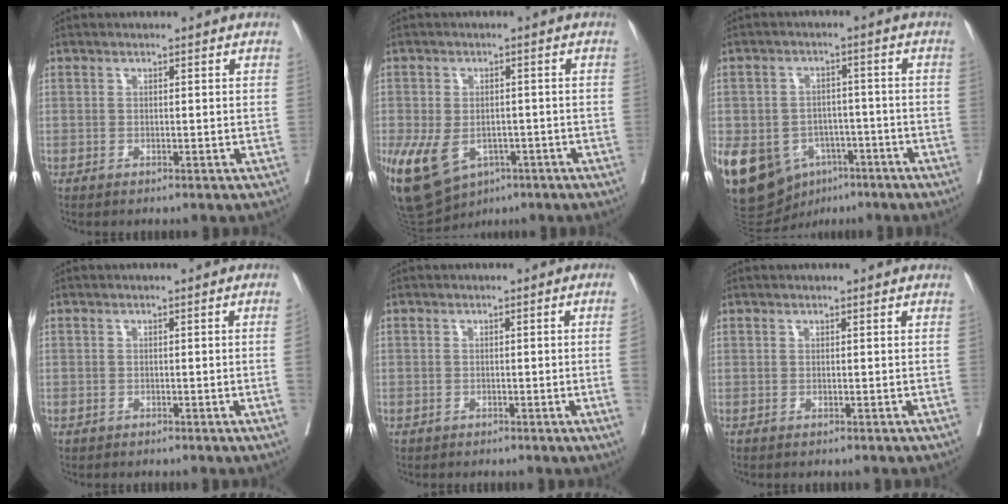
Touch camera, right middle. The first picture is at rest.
{"total": 12.1, "force": [-5.4, 8.0, 7.2], "torque": [-0.152, -0.003, -0.077]}
{"total": 16.1, "force": [-7.5, 11.7, 8.1], "torque": [-0.176, 0.008, -0.106]}
{"total": 1.2, "force": [-0.4, 0.0, 1.1], "torque": [-0.017, 0.008, -0.007]}
{"total": 1.9, "force": [-0.5, 0.0, 1.9], "torque": [-0.025, 0.006, -0.009]}
{"total": 0.0}